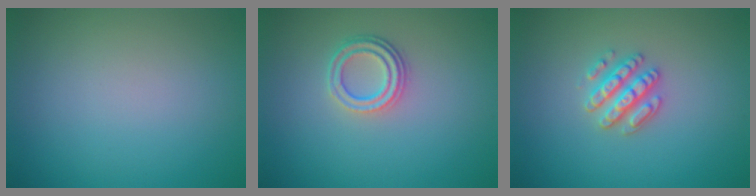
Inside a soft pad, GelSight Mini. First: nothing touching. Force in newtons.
{"total": 2.8, "press": 2.3, "slide": 1.6}
{"total": 2.8, "press": 2.7, "slide": 0.8}